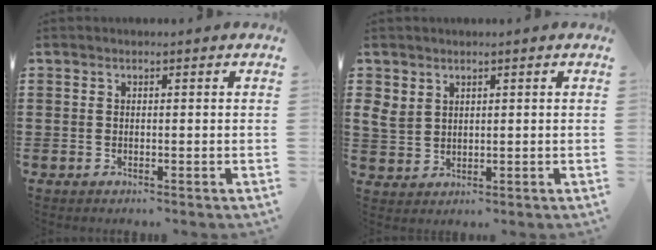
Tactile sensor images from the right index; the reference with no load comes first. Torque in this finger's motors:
{"motor_torque": [-0.07, 0.07, 0.07, 0.05]}